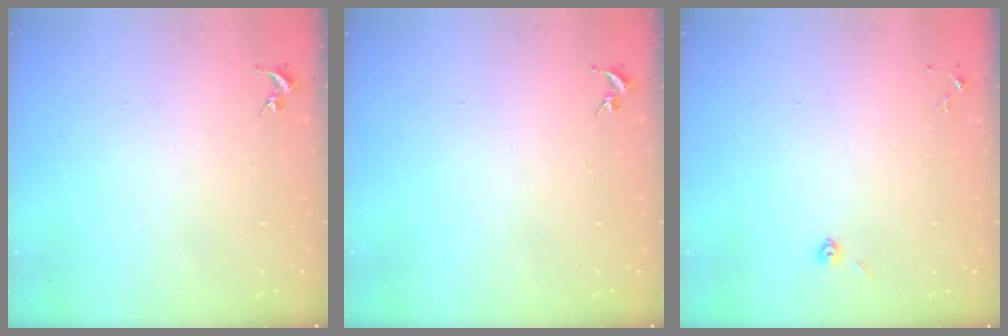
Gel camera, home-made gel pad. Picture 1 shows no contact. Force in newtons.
{"total": 0.0}
{"total": 3.4, "press": 3.3, "slide": 0.9}